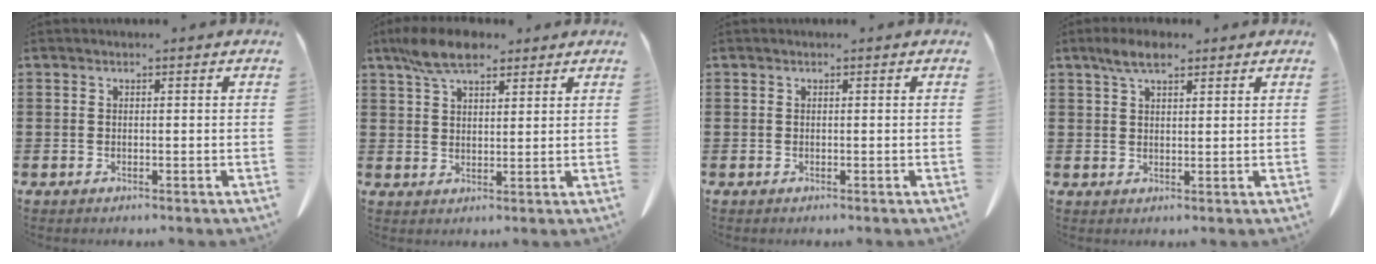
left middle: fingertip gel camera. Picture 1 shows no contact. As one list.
[{"total": 7.5, "force": [5.4, 2.7, 4.3], "torque": [-0.100, -0.002, 0.103]}, {"total": 0.0}, {"total": 4.3, "force": [2.9, 1.4, 2.9], "torque": [-0.064, 0.004, 0.053]}]